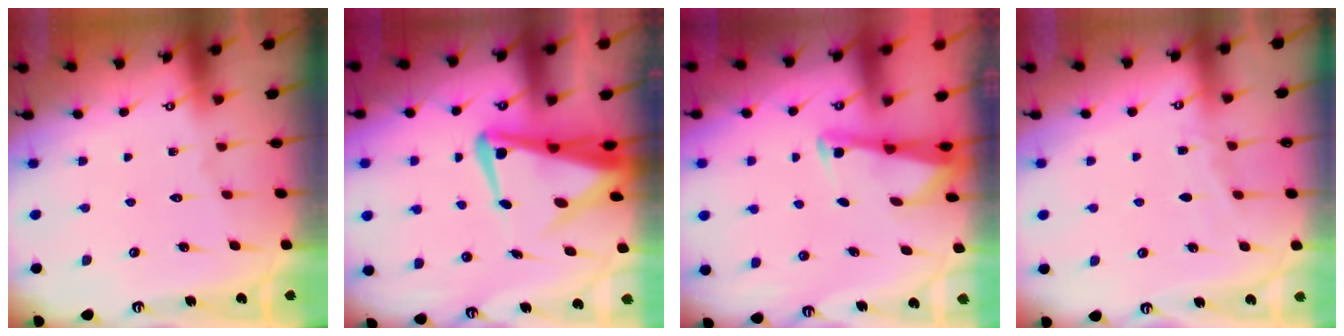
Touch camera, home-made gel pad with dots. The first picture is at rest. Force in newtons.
{"total": 7.9, "press": 7.7, "slide": 1.5}
{"total": 2.8, "press": 2.8, "slide": 0.2}
{"total": 4.7, "press": 4.7, "slide": 0.6}